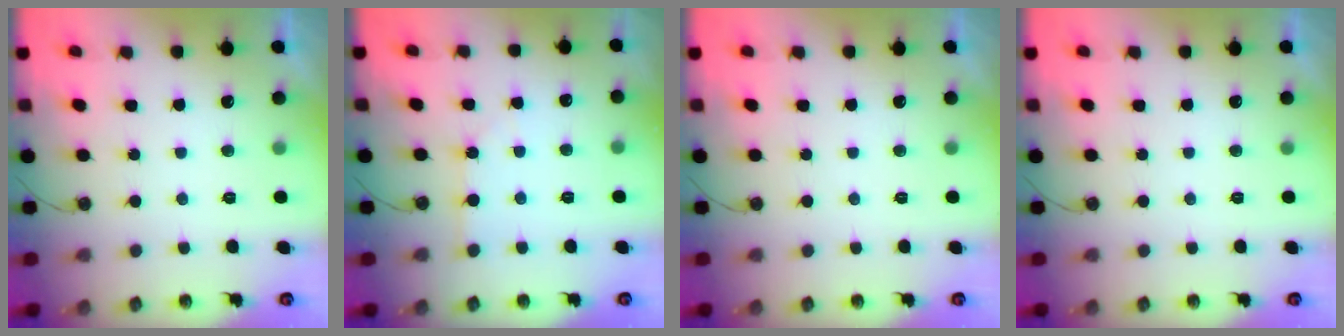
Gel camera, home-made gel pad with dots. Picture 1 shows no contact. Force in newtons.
{"total": 1.3, "press": 1.2, "slide": 0.2}
{"total": 0.0}
{"total": 0.0}